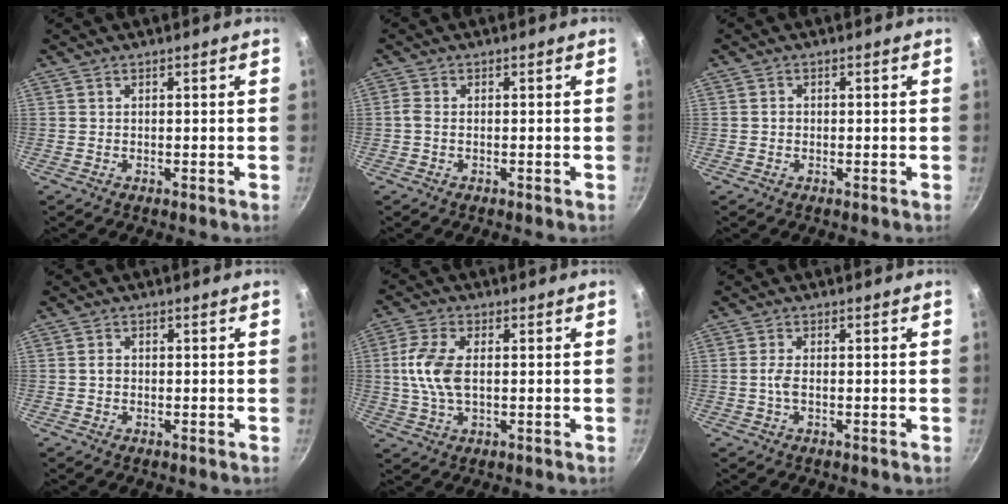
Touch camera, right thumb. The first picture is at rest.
{"total": 1.4, "force": [-0.5, 0.7, 1.1], "torque": [-0.034, 0.003, -0.015]}
{"total": 1.0, "force": [-0.1, 0.9, 0.4], "torque": [-0.005, 0.005, -0.002]}
{"total": 1.5, "force": [-0.2, 1.2, 0.9], "torque": [-0.012, 0.006, -0.002]}
{"total": 8.8, "force": [0.5, 4.6, 7.4], "torque": [-0.156, 0.006, 0.006]}
{"total": 2.2, "force": [-0.3, 0.9, 2.0], "torque": [-0.048, 0.002, -0.009]}